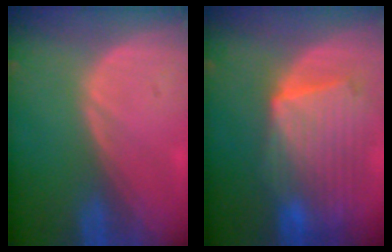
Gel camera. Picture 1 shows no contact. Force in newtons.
{"total": 10.6, "press": 9.2, "slide": 5.3}